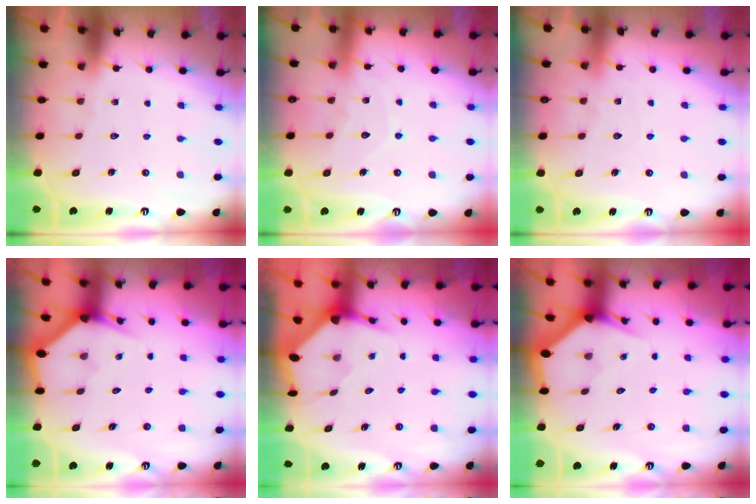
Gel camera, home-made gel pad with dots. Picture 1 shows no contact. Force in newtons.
{"total": 6.7, "press": 6.7, "slide": 0.7}
{"total": 4.2, "press": 4.1, "slide": 0.5}
{"total": 2.6, "press": 2.6, "slide": 0.1}
{"total": 3.5, "press": 3.5, "slide": 0.4}
{"total": 3.1, "press": 3.1, "slide": 0.1}